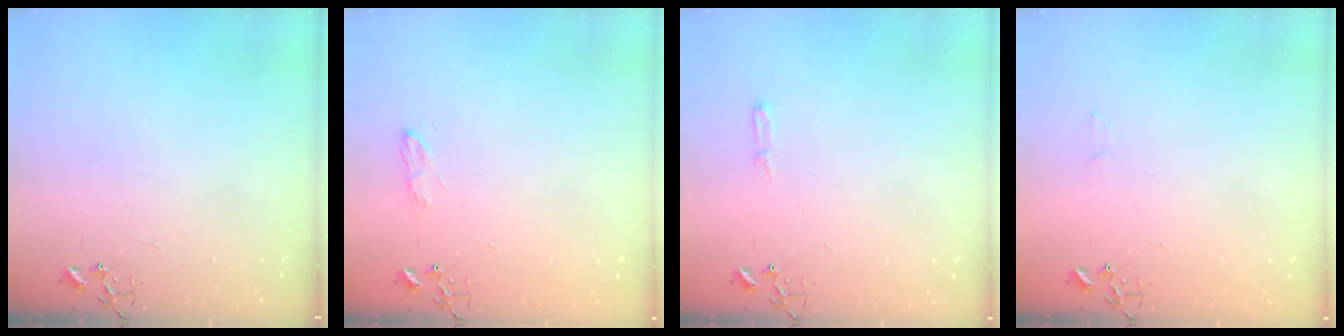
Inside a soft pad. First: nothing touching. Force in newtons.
{"total": 7.9, "press": 7.8, "slide": 0.9}
{"total": 3.8, "press": 3.8, "slide": 0.5}
{"total": 3.9, "press": 3.9, "slide": 0.5}